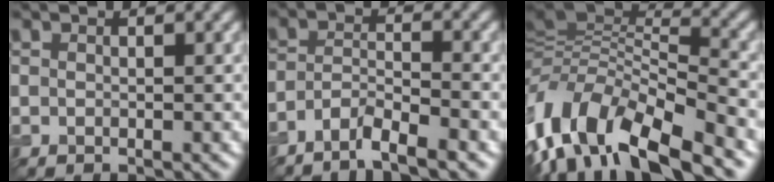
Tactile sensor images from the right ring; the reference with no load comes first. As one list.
[{"total": 3.6, "force": [-3.1, 0.5, 1.8], "torque": [-0.038, 0.004, -0.060]}, {"total": 13.0, "force": [-6.2, 6.2, 9.6], "torque": [-0.205, 0.011, -0.107]}]